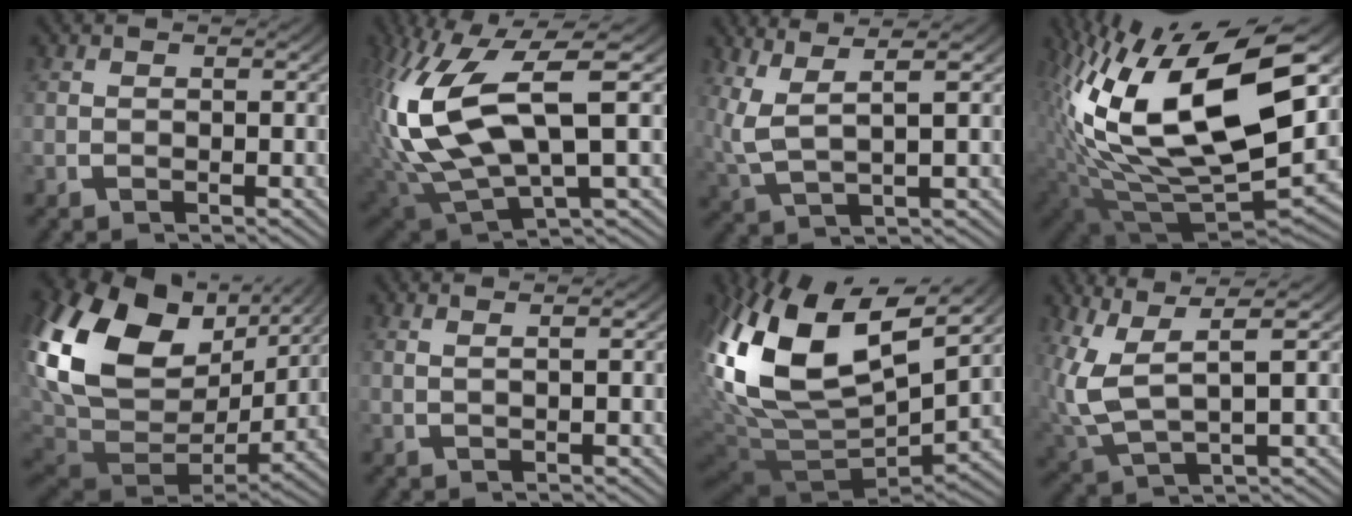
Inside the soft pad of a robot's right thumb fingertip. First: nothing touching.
{"total": 14.9, "force": [-0.8, 8.9, 11.9], "torque": [-0.287, -0.048, 0.012]}
{"total": 7.3, "force": [2.6, 3.7, 5.8], "torque": [-0.126, -0.004, 0.051]}
{"total": 20.4, "force": [0.1, 11.8, 16.6], "torque": [-0.347, -0.059, 0.035]}
{"total": 19.0, "force": [2.2, 13.1, 13.6], "torque": [-0.318, -0.062, 0.058]}
{"total": 1.3, "force": [0.8, -0.2, 0.9], "torque": [-0.016, 0.001, 0.019]}
{"total": 18.3, "force": [1.6, 10.7, 14.8], "torque": [-0.349, -0.059, 0.062]}
{"total": 8.9, "force": [1.7, 5.5, 6.9], "torque": [-0.163, -0.016, 0.041]}